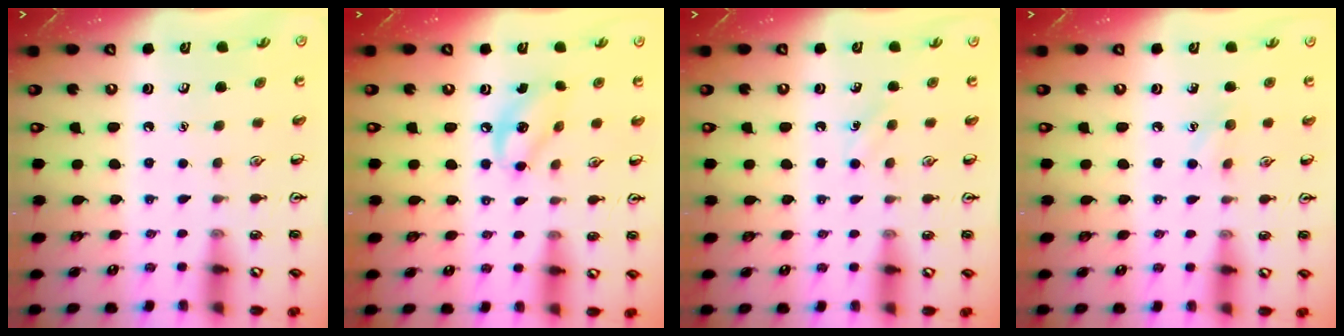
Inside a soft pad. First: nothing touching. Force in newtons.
{"total": 7.5, "press": 7.3, "slide": 1.5}
{"total": 4.2, "press": 3.9, "slide": 1.4}
{"total": 6.6, "press": 6.3, "slide": 2.0}